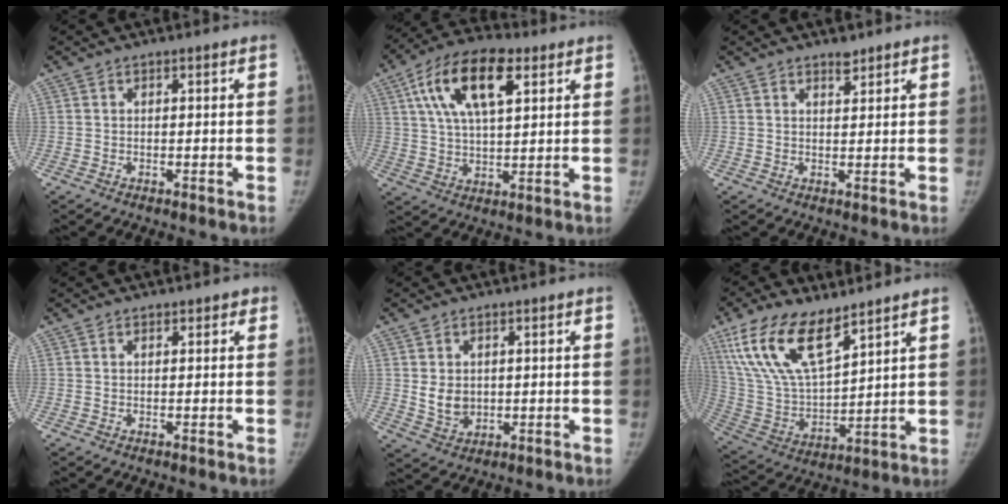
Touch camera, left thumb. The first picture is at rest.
{"total": 15.7, "force": [6.4, 7.2, 12.4], "torque": [-0.209, 0.001, 0.109]}
{"total": 2.0, "force": [1.7, 0.9, 0.7], "torque": [0.002, -0.013, 0.026]}
{"total": 1.2, "force": [0.8, 0.7, 0.6], "torque": [0.004, -0.002, 0.004]}
{"total": 4.9, "force": [0.6, 3.9, 3.0], "torque": [-0.034, -0.012, 0.023]}
{"total": 17.9, "force": [10.9, 7.3, 12.1], "torque": [-0.224, -0.043, 0.222]}